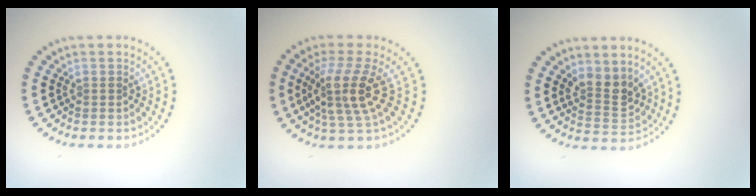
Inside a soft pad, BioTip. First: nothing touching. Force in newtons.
{"total": 4.1, "press": 3.0, "slide": 2.8}
{"total": 3.0, "press": 2.6, "slide": 1.4}